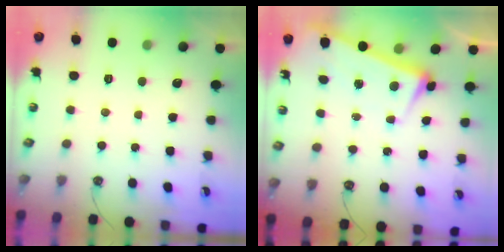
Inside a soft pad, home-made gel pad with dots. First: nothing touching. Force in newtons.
{"total": 3.2, "press": 3.1, "slide": 1.1}